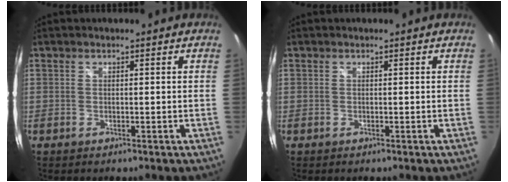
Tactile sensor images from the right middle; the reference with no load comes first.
{"total": 0.0}